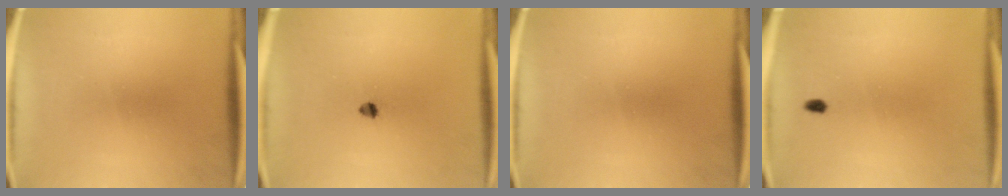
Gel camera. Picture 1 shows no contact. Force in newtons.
{"total": 1.4}
{"total": 0.0}
{"total": 1.1}